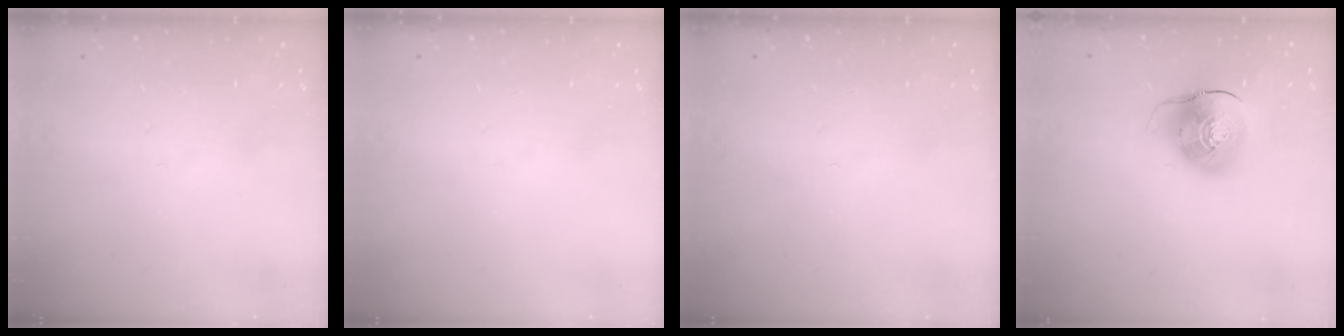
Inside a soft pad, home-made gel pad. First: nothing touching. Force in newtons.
{"total": 0.0}
{"total": 0.0}
{"total": 11.8, "press": 11.7, "slide": 1.9}